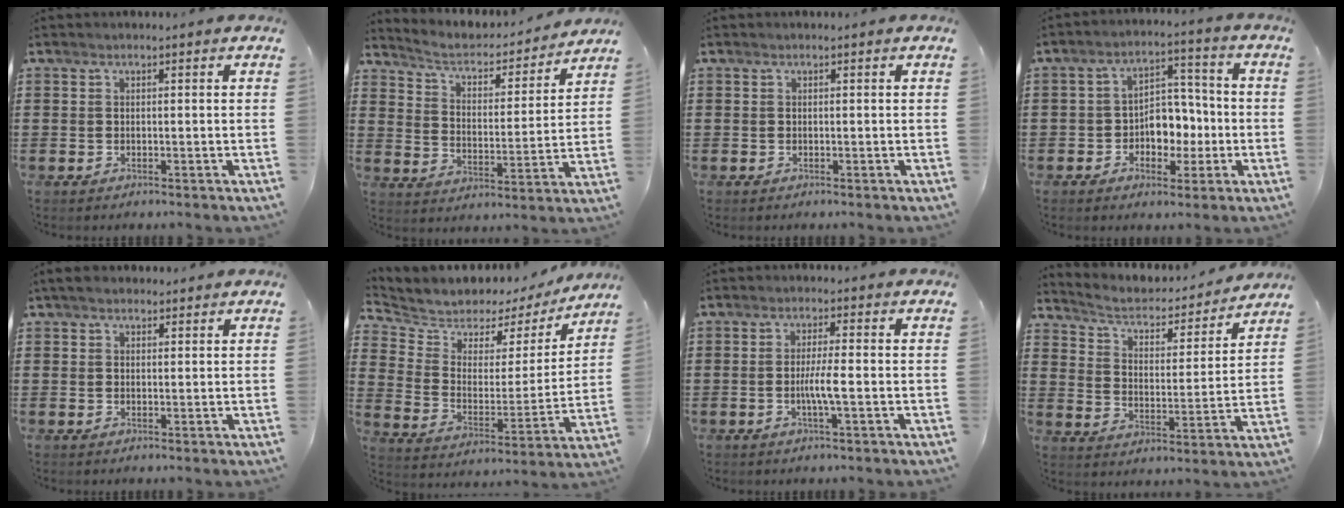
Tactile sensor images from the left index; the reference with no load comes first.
{"total": 3.8, "force": [3.4, 1.0, 1.4], "torque": [-0.049, -0.031, 0.049]}
{"total": 0.0}
{"total": 5.9, "force": [-1.3, 4.6, 3.4], "torque": [-0.057, 0.006, -0.029]}
{"total": 1.9, "force": [1.6, 0.9, 0.7], "torque": [-0.018, 0.007, 0.031]}
{"total": 4.9, "force": [4.3, 2.2, -0.1], "torque": [-0.039, -0.037, 0.070]}
{"total": 4.0, "force": [-0.9, 0.0, 3.9], "torque": [-0.074, -0.008, -0.019]}
{"total": 3.8, "force": [3.4, 1.2, 1.2], "torque": [-0.045, -0.030, 0.049]}